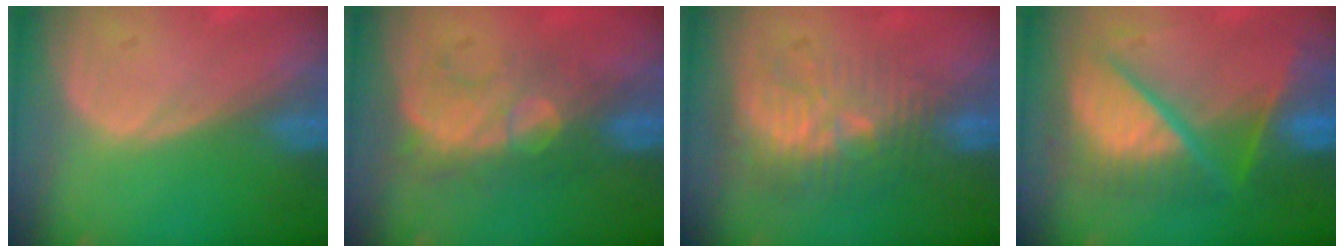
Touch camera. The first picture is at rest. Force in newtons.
{"total": 8.7, "press": 7.6, "slide": 4.3}
{"total": 10.3, "press": 8.9, "slide": 5.1}
{"total": 11.0, "press": 11.0, "slide": 1.3}